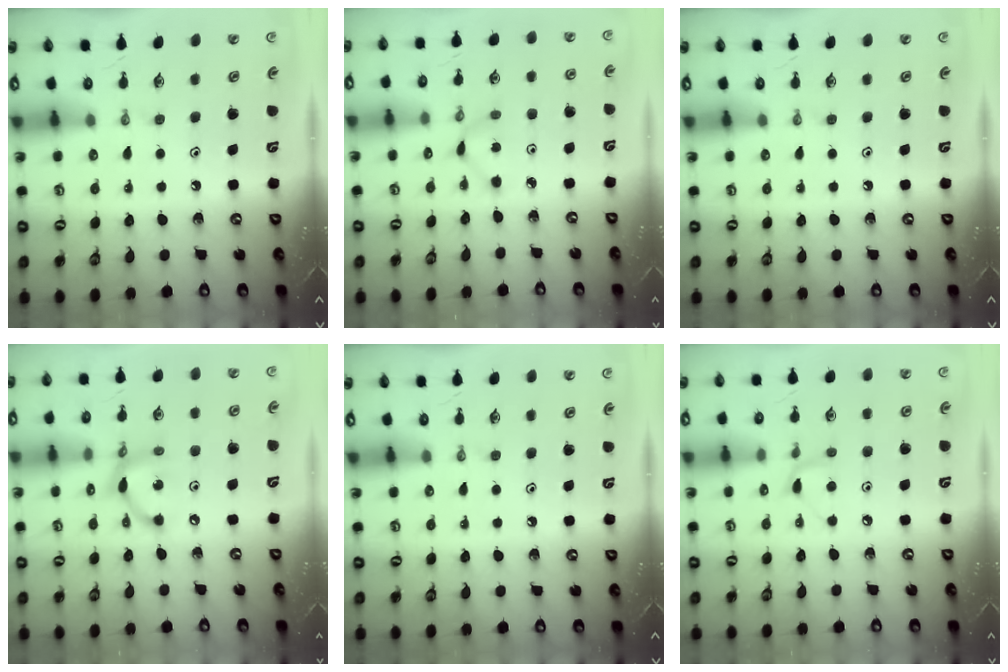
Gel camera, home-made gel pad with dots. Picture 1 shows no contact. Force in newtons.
{"total": 1.8, "press": 1.7, "slide": 0.2}
{"total": 0.0}
{"total": 10.3, "press": 10.3, "slide": 0.5}
{"total": 0.0}
{"total": 6.5, "press": 6.4, "slide": 0.8}